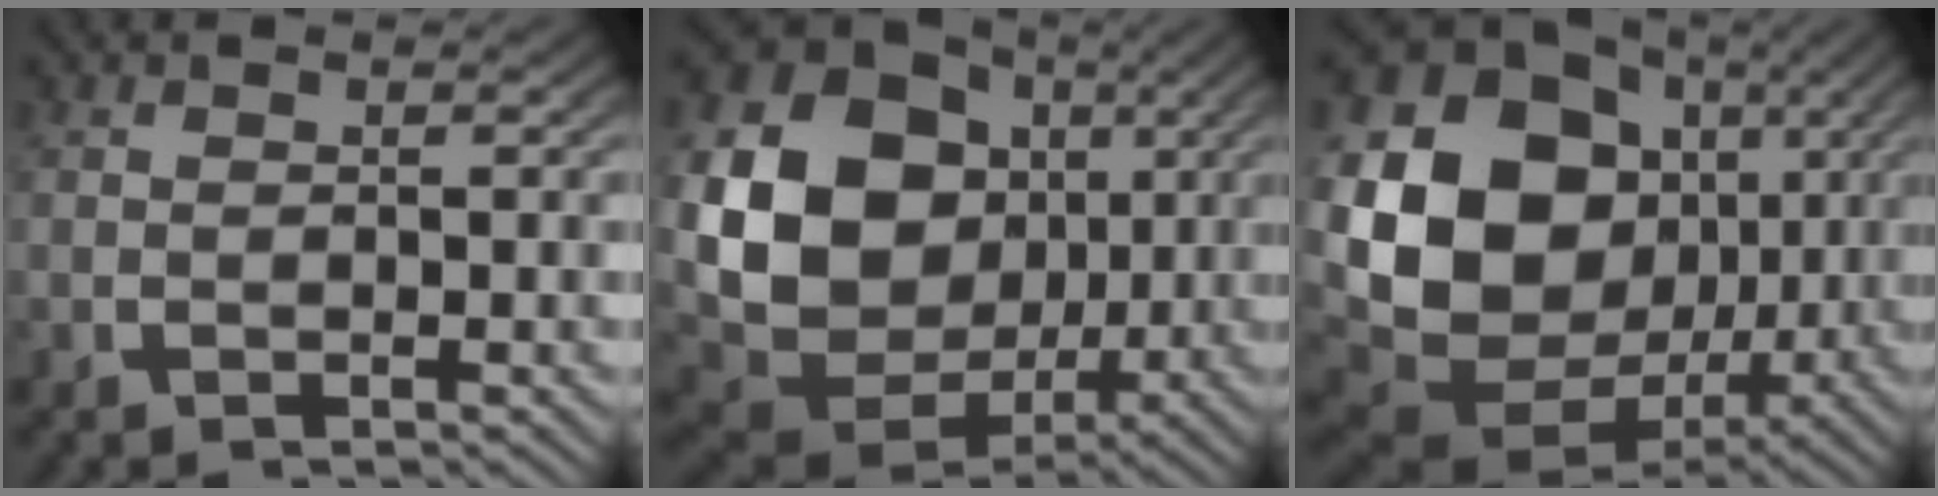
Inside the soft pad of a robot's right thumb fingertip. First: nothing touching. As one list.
[{"total": 18.9, "force": [0.3, 14.9, 11.6], "torque": [-0.264, -0.041, 0.014]}, {"total": 20.8, "force": [-0.7, 15.6, 13.8], "torque": [-0.311, -0.060, 0.017]}]